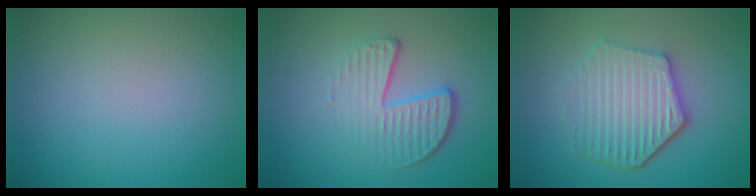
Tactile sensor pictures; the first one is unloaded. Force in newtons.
{"total": 4.3, "press": 2.8, "slide": 3.3}
{"total": 5.3, "press": 4.3, "slide": 3.2}